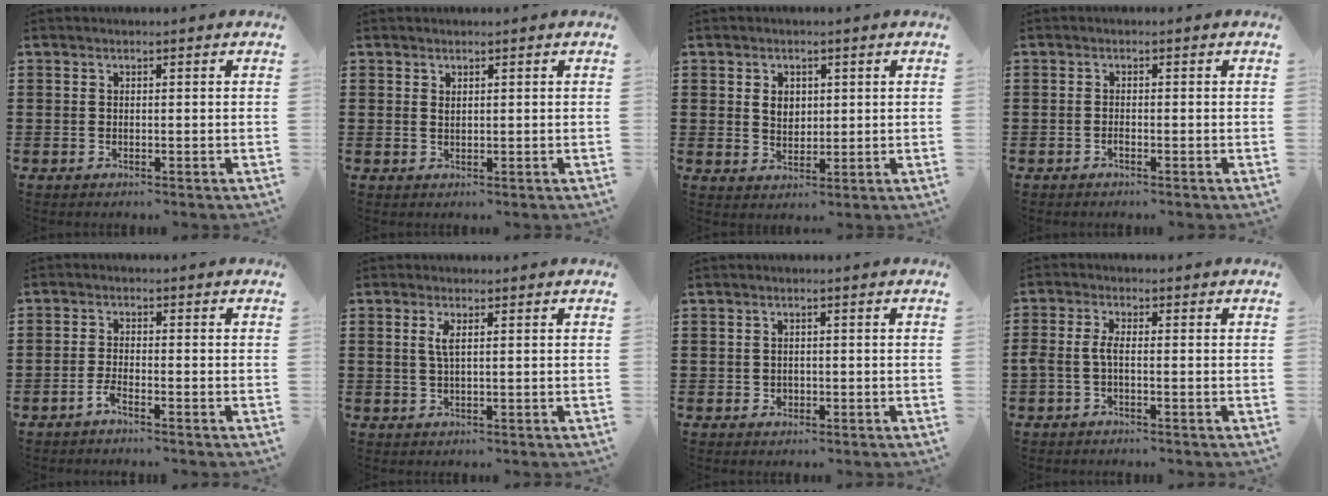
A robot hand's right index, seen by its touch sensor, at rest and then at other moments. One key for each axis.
{"total": 0.7, "fx": 0.6, "fy": 0.3, "fz": 0.3, "tx": -0.007, "ty": 0.001, "tz": 0.011}
{"total": 2.9, "fx": 0.9, "fy": 2.2, "fz": 1.7, "tx": -0.040, "ty": 0.010, "tz": 0.014}
{"total": 0.8, "fx": -0.6, "fy": 0.2, "fz": 0.5, "tx": -0.012, "ty": -0.005, "tz": -0.010}
{"total": 2.1, "fx": -1.6, "fy": 0.2, "fz": 1.3, "tx": -0.033, "ty": -0.002, "tz": -0.032}
{"total": 2.0, "fx": 0.6, "fy": 0.4, "fz": 1.9, "tx": -0.040, "ty": 0.002, "tz": 0.009}
{"total": 1.0, "fx": 0.0, "fy": 1.0, "fz": 0.3, "tx": -0.009, "ty": 0.005, "tz": -0.002}
{"total": 2.4, "fx": -0.8, "fy": 0.7, "fz": 2.2, "tx": -0.064, "ty": -0.005, "tz": -0.023}